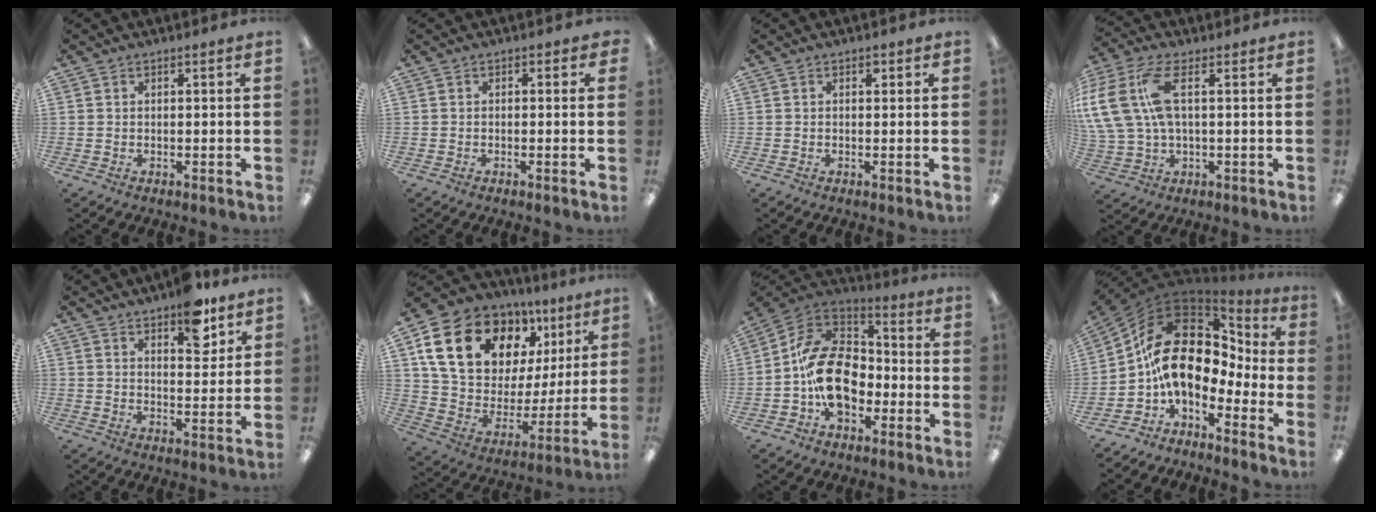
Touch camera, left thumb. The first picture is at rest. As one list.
[{"total": 0.8, "force": [-0.7, 0.4, 0.3], "torque": [-0.006, 0.002, -0.013]}, {"total": 0.9, "force": [0.2, 0.6, 0.6], "torque": [-0.013, 0.004, 0.002]}, {"total": 15.2, "force": [3.3, 7.9, 12.5], "torque": [-0.281, -0.003, 0.059]}, {"total": 9.7, "force": [6.7, 4.3, 5.6], "torque": [-0.054, -0.038, 0.108]}, {"total": 20.4, "force": [11.6, 12.8, 10.9], "torque": [-0.193, -0.057, 0.219]}, {"total": 17.6, "force": [-3.7, 11.7, 12.7], "torque": [-0.264, 0.044, -0.067]}, {"total": 16.3, "force": [2.1, 10.1, 12.6], "torque": [-0.254, -0.010, 0.037]}]